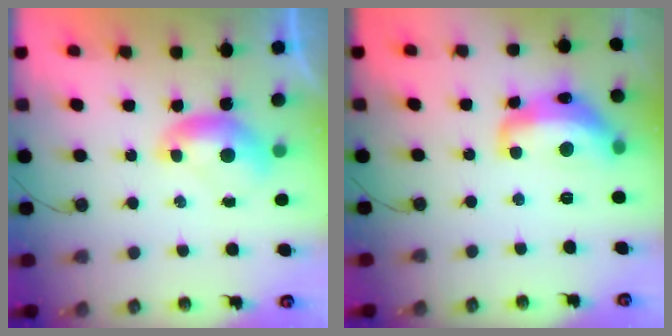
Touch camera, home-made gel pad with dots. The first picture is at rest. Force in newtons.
{"total": 8.1, "press": 8.1, "slide": 0.8}